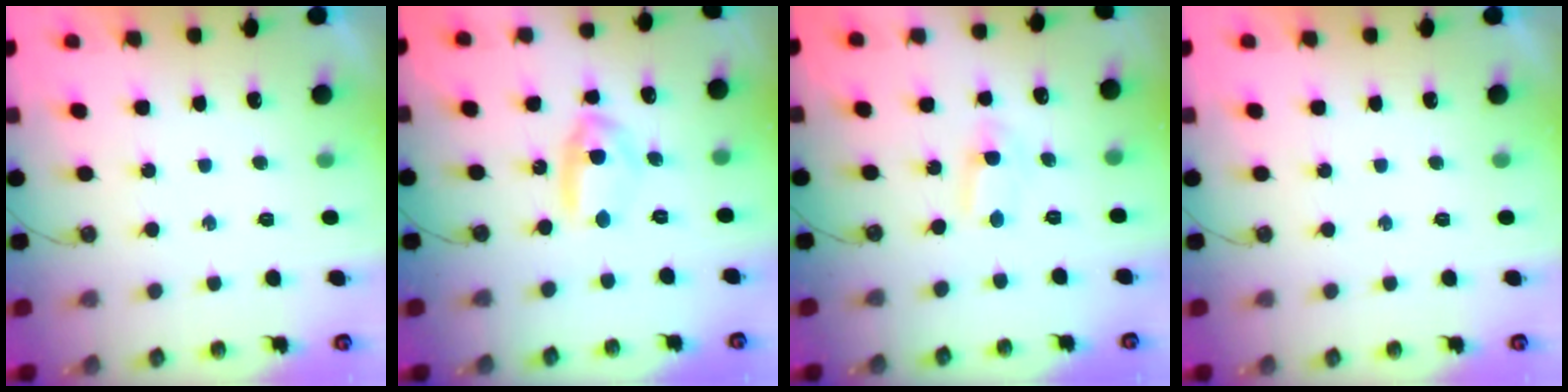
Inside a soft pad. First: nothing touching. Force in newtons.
{"total": 12.7, "press": 7.1, "slide": 10.6}
{"total": 1.6, "press": 1.6, "slide": 0.2}
{"total": 0.0}